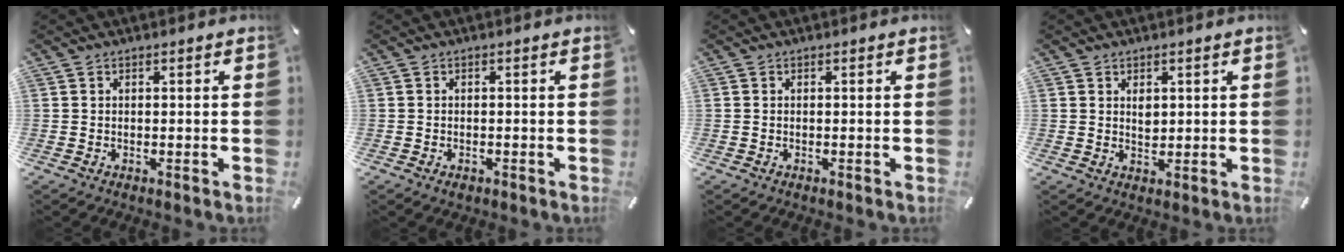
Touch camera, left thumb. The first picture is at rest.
{"total": 1.0, "force": [-0.6, 0.6, 0.5], "torque": [-0.010, 0.001, -0.011]}
{"total": 0.0}
{"total": 2.4, "force": [1.0, 1.7, 1.3], "torque": [-0.014, -0.005, 0.015]}